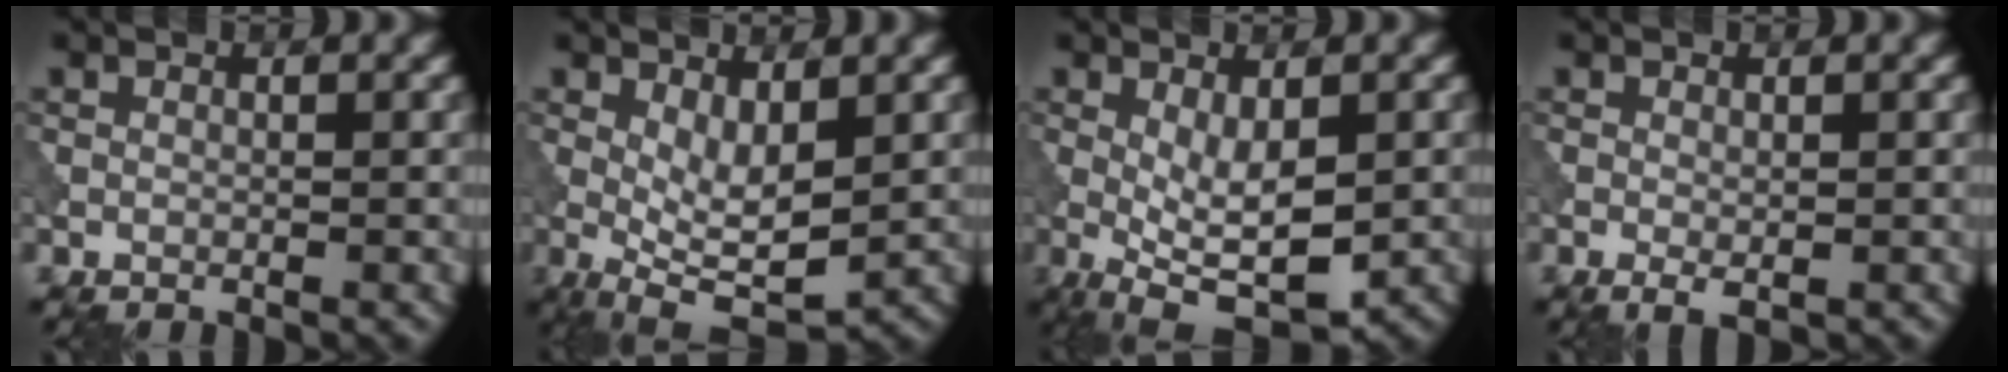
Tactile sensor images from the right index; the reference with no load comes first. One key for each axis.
{"total": 5.2, "fx": 0.2, "fy": 2.0, "fz": 4.7, "tx": -0.093, "ty": -0.010, "tz": 0.006}
{"total": 6.5, "fx": -1.0, "fy": 2.5, "fz": 5.9, "tx": -0.112, "ty": -0.016, "tz": -0.011}
{"total": 1.3, "fx": -0.3, "fy": 0.4, "fz": 1.2, "tx": -0.020, "ty": -0.006, "tz": -0.004}